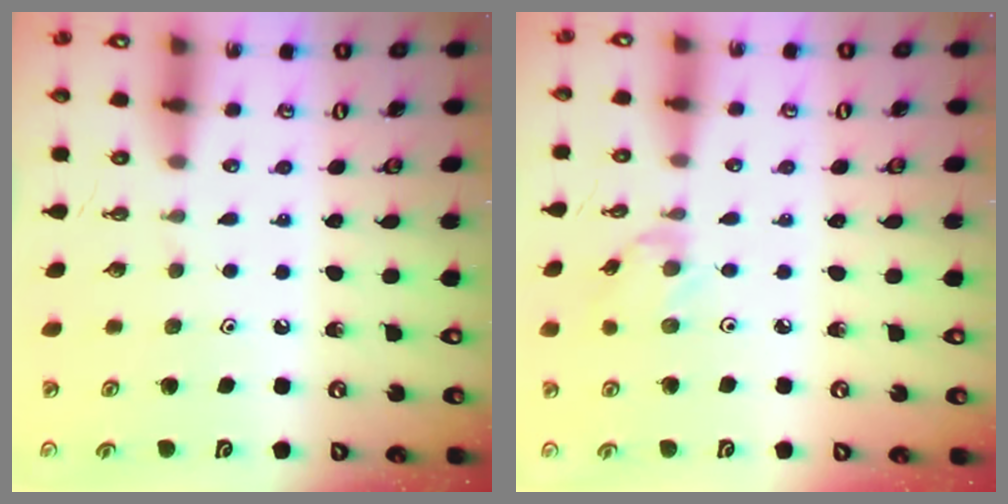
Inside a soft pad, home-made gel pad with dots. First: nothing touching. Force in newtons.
{"total": 3.0, "press": 2.9, "slide": 0.4}